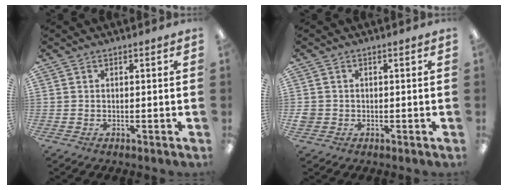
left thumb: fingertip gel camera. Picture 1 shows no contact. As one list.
[{"total": 2.3, "force": [-0.1, 2.3, 0.6], "torque": [-0.010, 0.004, -0.003]}]